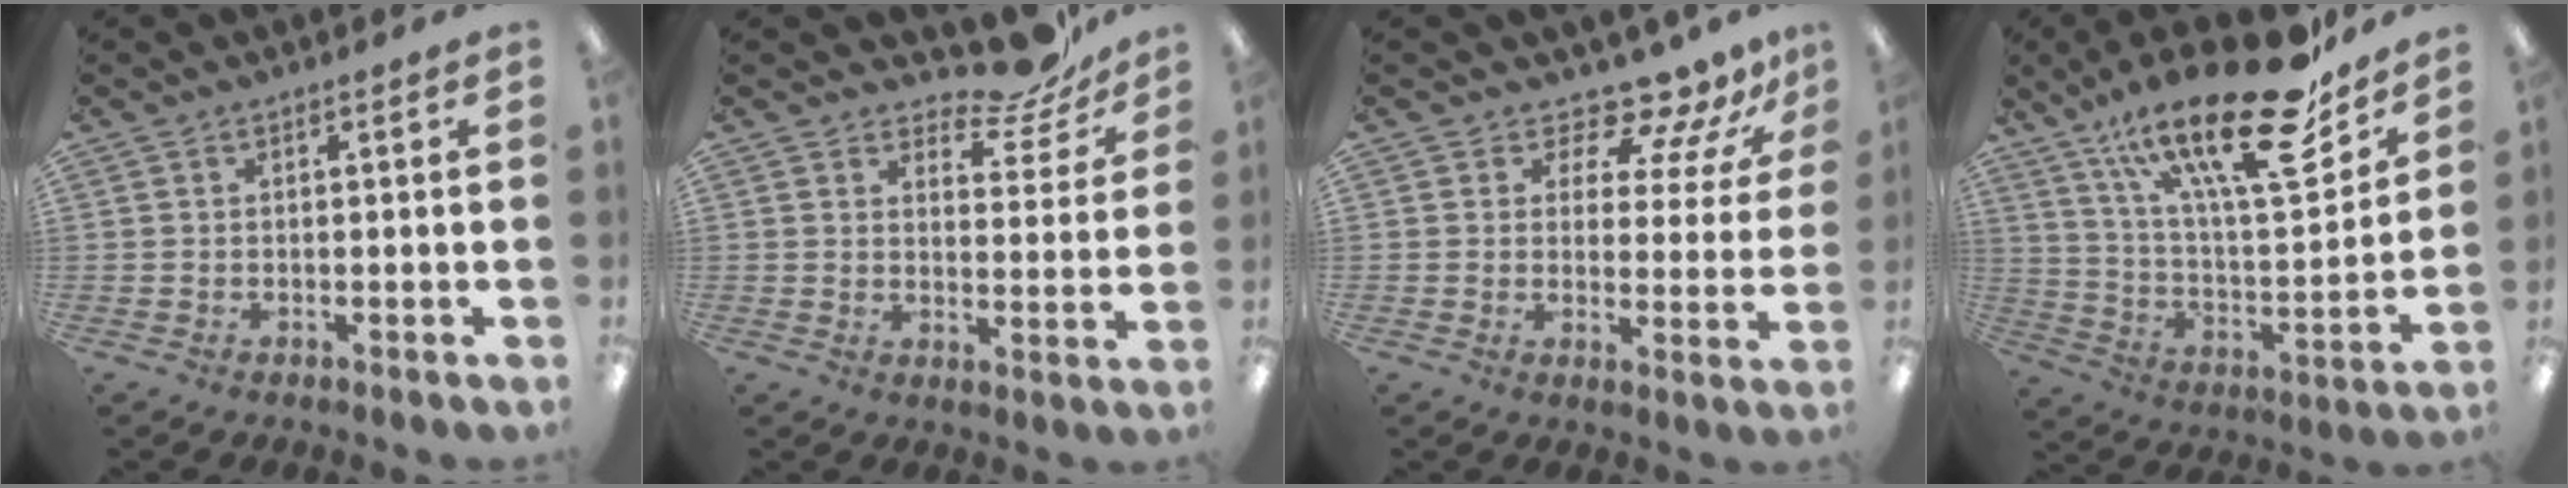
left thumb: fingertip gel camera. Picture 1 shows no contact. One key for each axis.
{"total": 9.9, "fx": 9.0, "fy": 2.9, "fz": 3.1, "tx": -0.033, "ty": -0.080, "tz": 0.158}
{"total": 9.7, "fx": 8.8, "fy": 2.8, "fz": 3.3, "tx": -0.055, "ty": -0.072, "tz": 0.158}
{"total": 27.5, "fx": 18.1, "fy": 7.8, "fz": 19.1, "tx": -0.311, "ty": -0.107, "tz": 0.300}